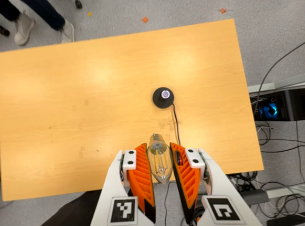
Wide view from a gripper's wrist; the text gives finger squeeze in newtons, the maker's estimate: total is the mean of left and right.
{"total": 14.9, "left": 16.7, "right": 13.0}